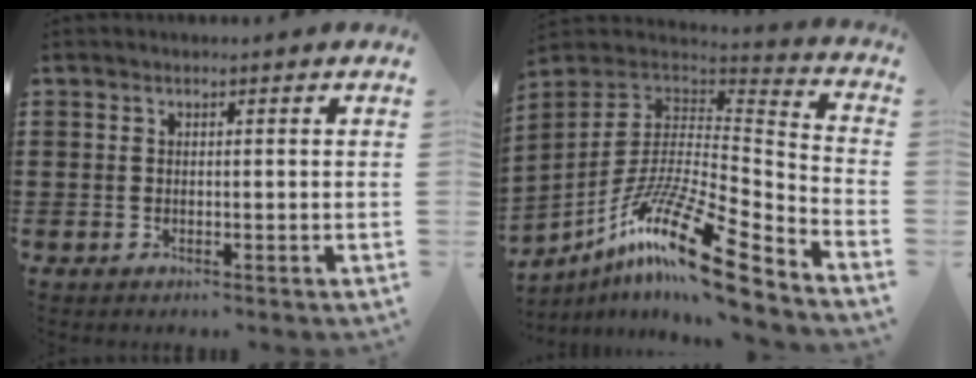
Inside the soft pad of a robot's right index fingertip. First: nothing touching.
{"total": 17.6, "force": [-11.1, 3.4, 13.3], "torque": [-0.250, 0.023, -0.202]}